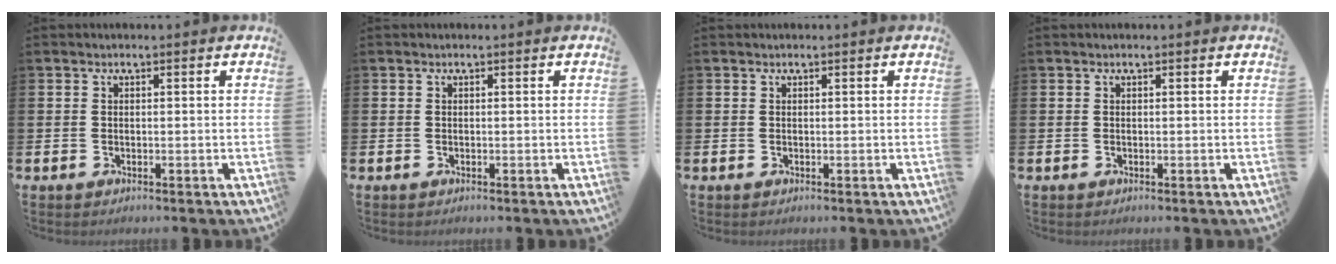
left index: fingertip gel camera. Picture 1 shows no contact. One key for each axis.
{"total": 0.0}
{"total": 0.0}
{"total": 0.0}